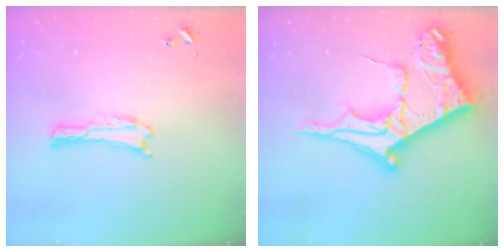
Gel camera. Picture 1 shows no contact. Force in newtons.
{"total": 12.4, "press": 12.4, "slide": 1.4}